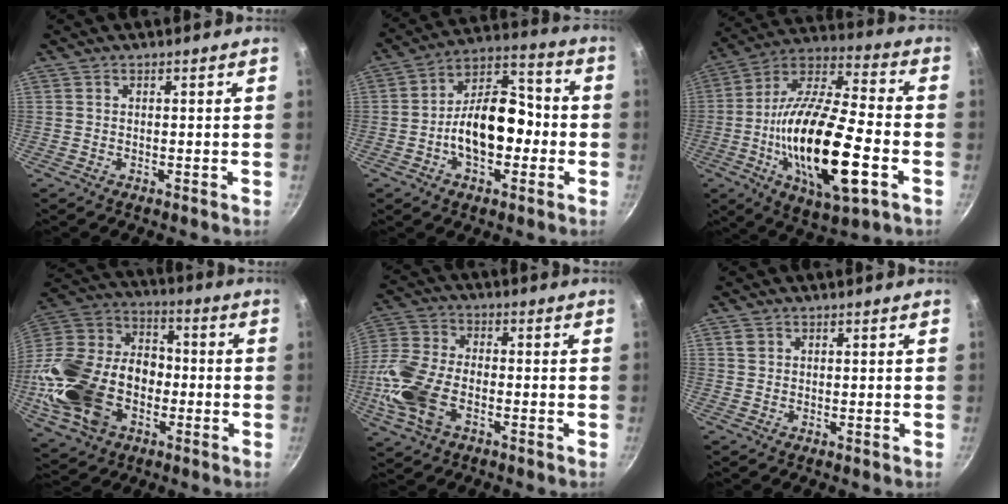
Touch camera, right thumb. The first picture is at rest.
{"total": 15.0, "force": [-2.8, 9.4, 11.4], "torque": [-0.141, 0.055, -0.058]}
{"total": 26.0, "force": [-6.3, 9.4, 23.3], "torque": [-0.417, 0.017, -0.115]}
{"total": 25.4, "force": [-6.6, 17.8, 16.9], "torque": [-0.318, 0.051, -0.116]}
{"total": 13.8, "force": [-4.0, 8.1, 10.5], "torque": [-0.221, 0.022, -0.089]}
{"total": 1.4, "force": [0.5, 1.1, 0.5], "torque": [-0.006, 0.002, 0.008]}